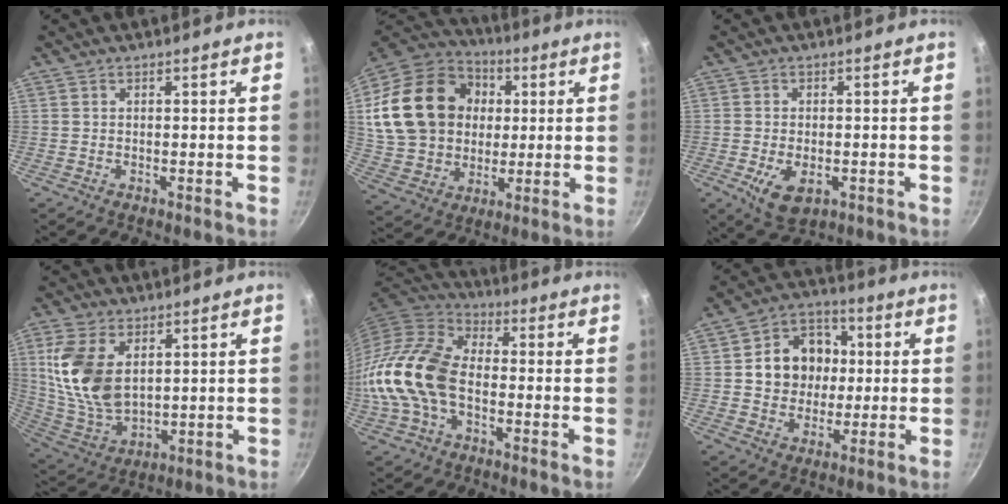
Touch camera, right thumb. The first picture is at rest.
{"total": 24.7, "force": [4.0, 19.5, 14.7], "torque": [-0.247, 0.019, 0.082]}
{"total": 6.6, "force": [-2.1, 3.8, 5.0], "torque": [-0.082, -0.006, -0.027]}
{"total": 15.2, "force": [4.2, 9.3, 11.3], "torque": [-0.212, -0.027, 0.096]}
{"total": 15.7, "force": [-2.6, 10.3, 11.6], "torque": [-0.210, 0.032, -0.066]}
{"total": 12.7, "force": [1.3, 10.9, 6.5], "torque": [-0.064, 0.015, 0.015]}